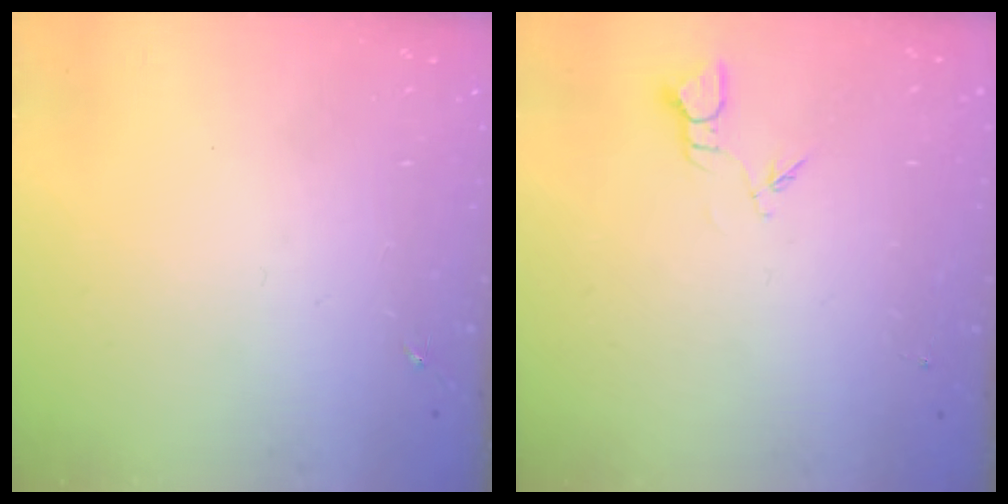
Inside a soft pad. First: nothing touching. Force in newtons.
{"total": 2.7, "press": 2.7, "slide": 0.3}